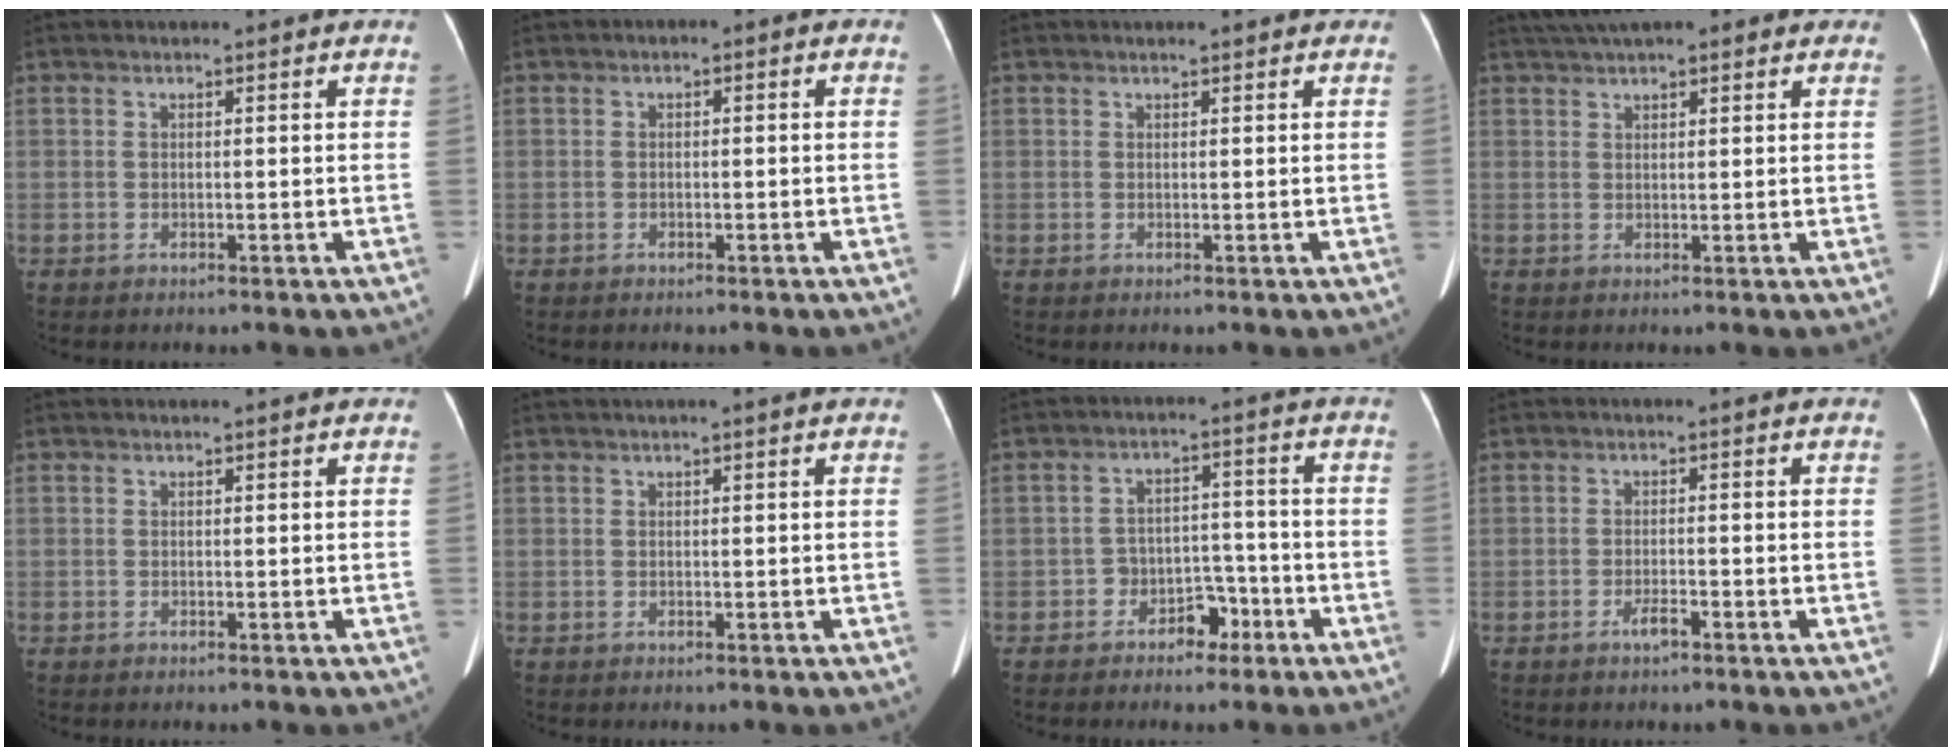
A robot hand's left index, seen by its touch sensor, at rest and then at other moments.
{"total": 1.1, "force": [-0.6, 0.8, 0.6], "torque": [-0.002, 0.010, -0.012]}
{"total": 1.0, "force": [0.8, 0.3, 0.6], "torque": [-0.012, 0.008, 0.009]}
{"total": 8.7, "force": [6.5, 2.8, 5.1], "torque": [-0.073, 0.040, 0.098]}
{"total": 0.9, "force": [0.8, 0.1, 0.3], "torque": [-0.008, 0.018, 0.007]}
{"total": 1.3, "force": [1.0, -0.3, 0.8], "torque": [-0.013, 0.015, 0.021]}
{"total": 4.5, "force": [-2.8, 3.0, 1.9], "torque": [-0.022, 0.021, -0.042]}
{"total": 1.6, "force": [-1.1, 0.2, 1.1], "torque": [-0.022, -0.001, -0.020]}